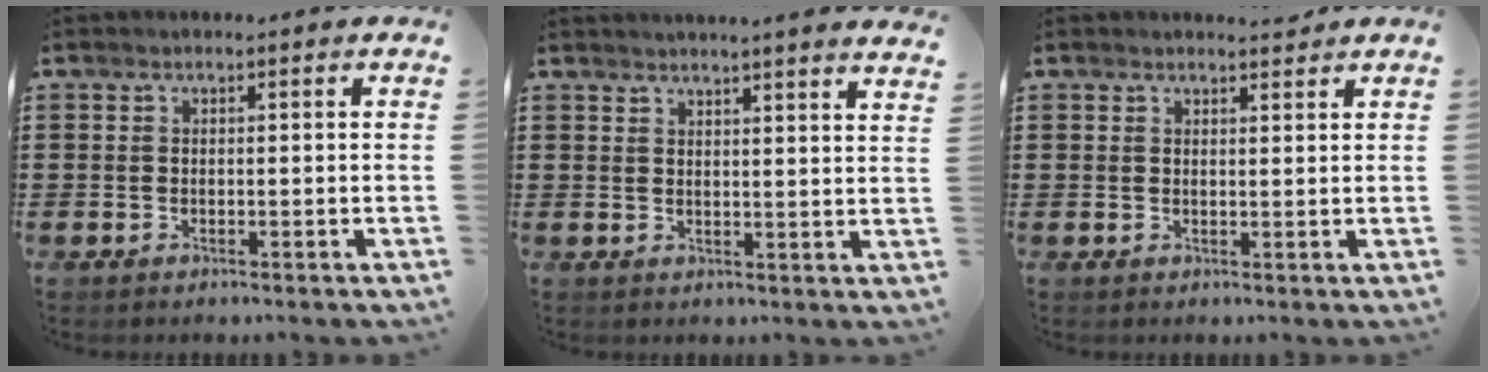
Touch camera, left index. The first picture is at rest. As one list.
[{"total": 3.1, "force": [3.0, -0.9, 0.3], "torque": [-0.013, -0.015, 0.055]}, {"total": 1.9, "force": [1.8, 0.4, 0.3], "torque": [-0.009, 0.001, 0.035]}]